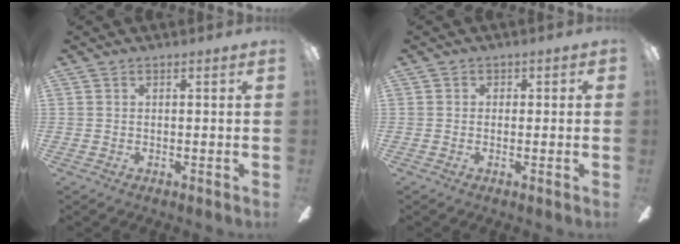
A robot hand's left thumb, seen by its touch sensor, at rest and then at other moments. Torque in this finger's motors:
{"motor_torque": [0.07, -0.06, -0.06, -0.17, -0.02]}